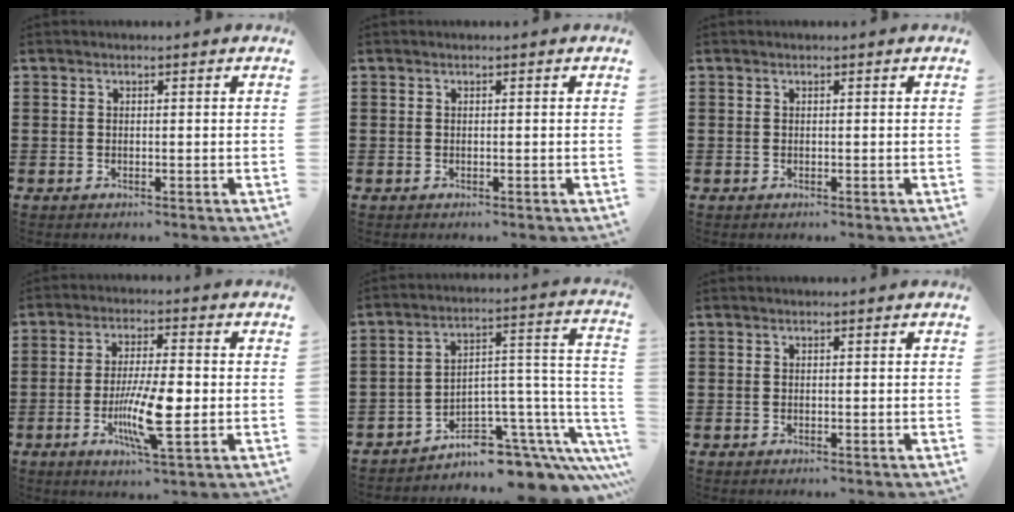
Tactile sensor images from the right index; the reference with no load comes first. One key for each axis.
{"total": 0.0}
{"total": 0.0}
{"total": 10.1, "fx": -2.1, "fy": 2.1, "fz": 9.6, "tx": -0.184, "ty": -0.010, "tz": -0.038}
{"total": 7.6, "fx": -5.3, "fy": 3.9, "fz": 3.8, "tx": -0.060, "ty": 0.002, "tz": -0.091}
{"total": 0.0}